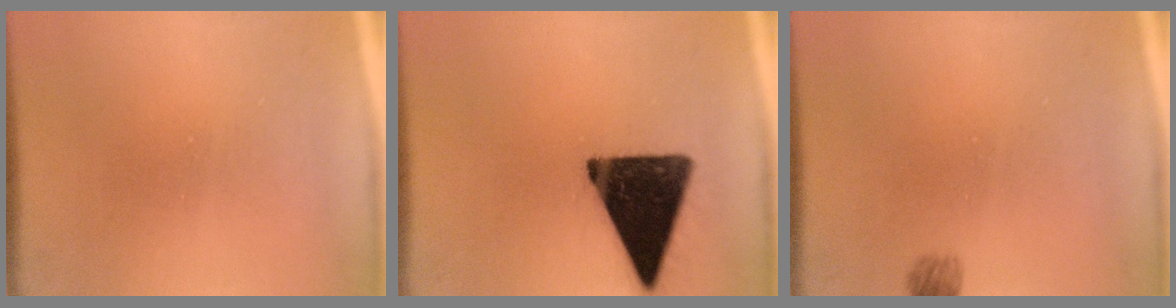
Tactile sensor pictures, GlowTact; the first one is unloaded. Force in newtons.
{"total": 16.1}
{"total": 2.3}